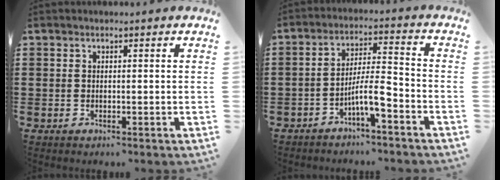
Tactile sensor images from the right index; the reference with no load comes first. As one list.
[{"total": 6.8, "force": [-3.9, 1.3, 5.4], "torque": [-0.107, 0.002, -0.075]}]